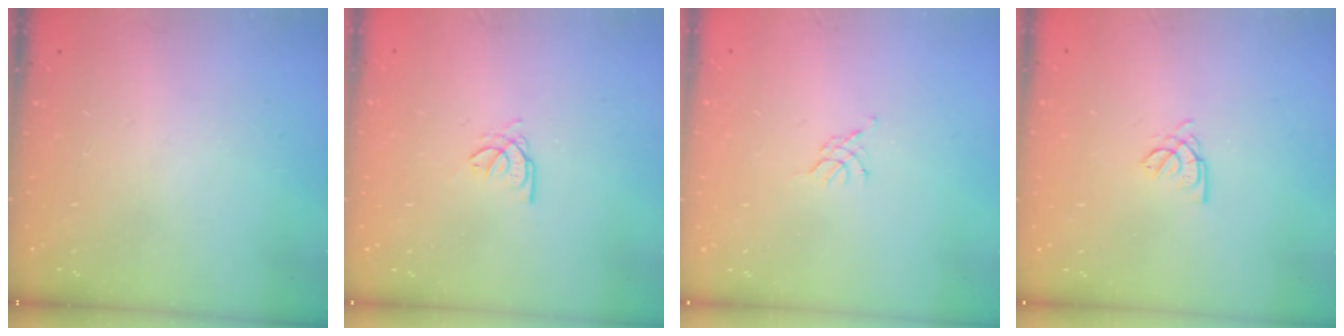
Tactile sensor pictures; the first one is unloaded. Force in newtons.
{"total": 2.7, "press": 2.7, "slide": 0.4}
{"total": 2.3, "press": 2.2, "slide": 0.5}
{"total": 2.2, "press": 2.2, "slide": 0.6}